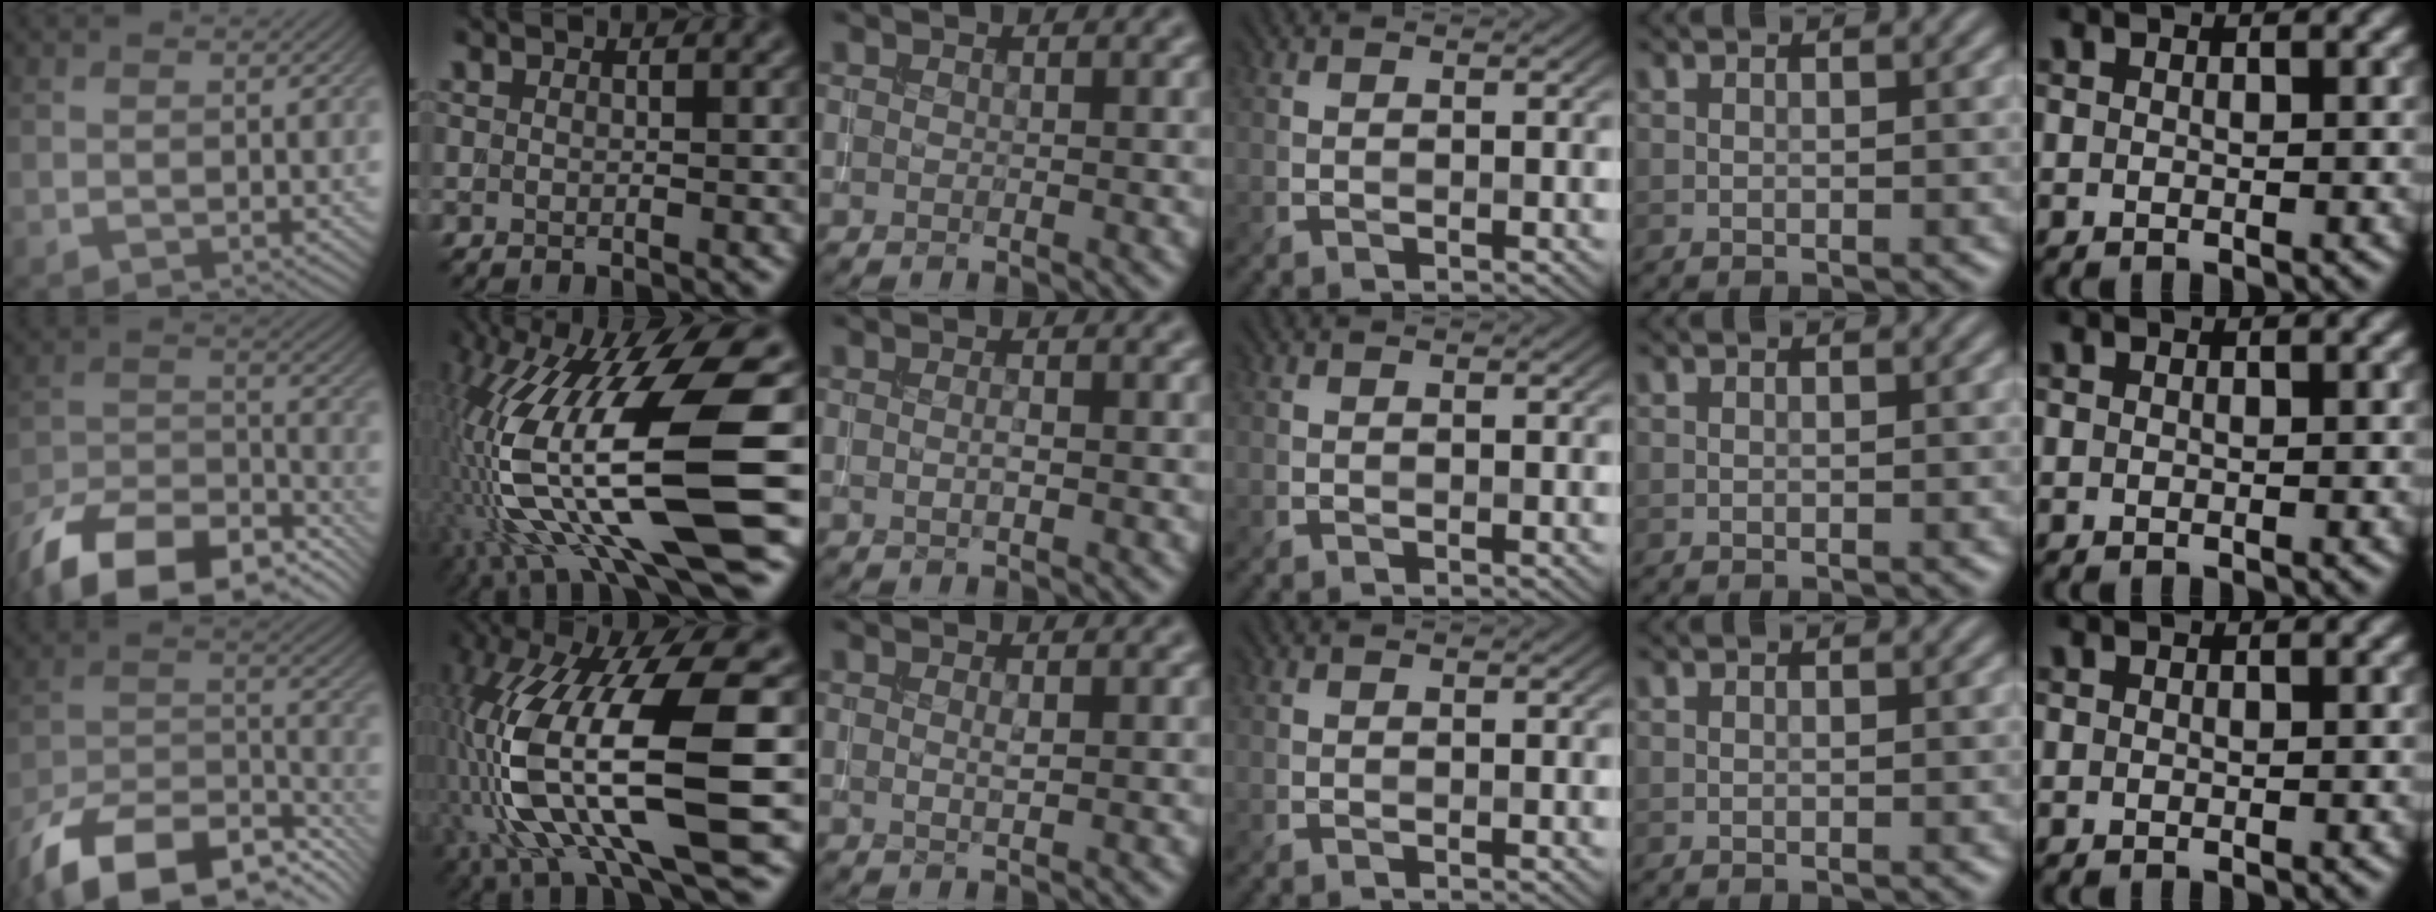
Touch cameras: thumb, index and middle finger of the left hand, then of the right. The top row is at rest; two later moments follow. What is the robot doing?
{"motion": "insert", "object": "drawer"}